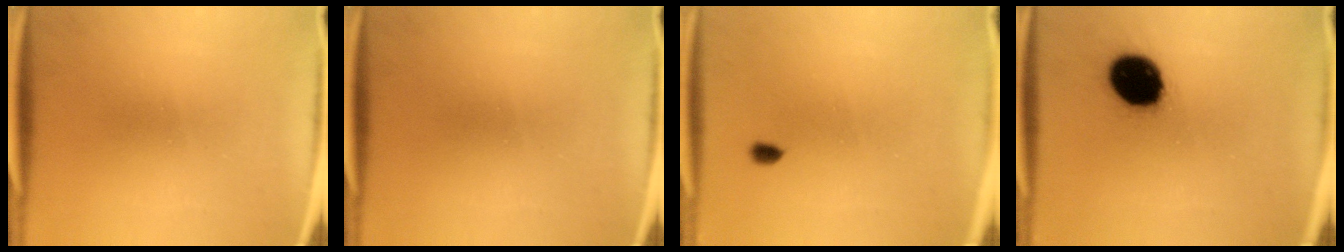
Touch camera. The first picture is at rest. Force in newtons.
{"total": 0.0}
{"total": 1.2}
{"total": 15.8}